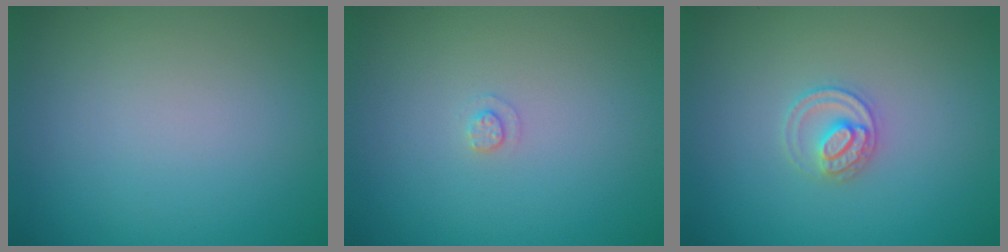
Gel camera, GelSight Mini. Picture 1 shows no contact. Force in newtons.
{"total": 0.9, "press": 0.9, "slide": 0.2}
{"total": 2.2, "press": 2.2, "slide": 0.2}